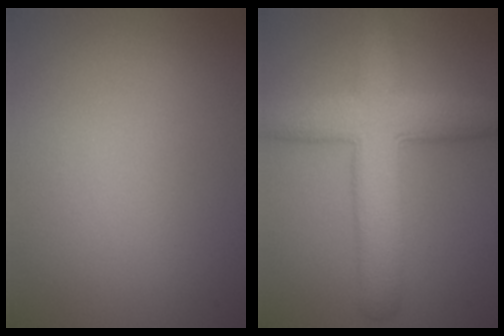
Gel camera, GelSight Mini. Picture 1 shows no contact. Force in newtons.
{"total": 7.4, "press": 7.4, "slide": 0.4}